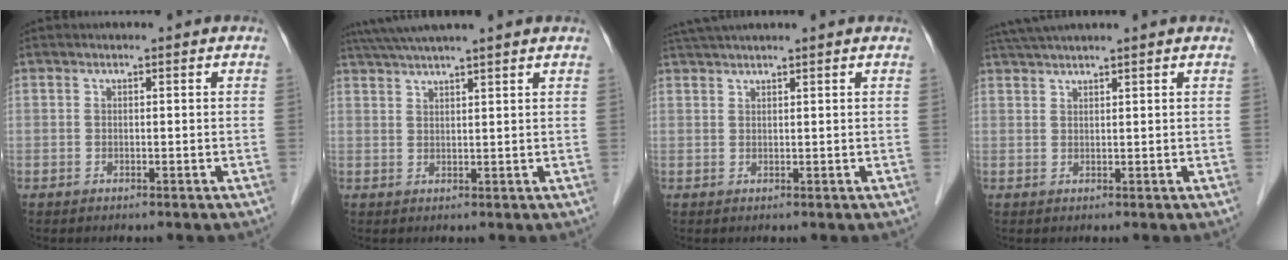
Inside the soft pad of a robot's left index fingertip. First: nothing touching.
{"total": 9.0, "force": [7.7, -0.9, 4.6], "torque": [-0.080, 0.040, 0.111]}
{"total": 5.7, "force": [4.9, -0.8, 2.7], "torque": [-0.040, 0.041, 0.079]}
{"total": 6.6, "force": [5.7, -0.9, 3.2], "torque": [-0.051, 0.042, 0.090]}